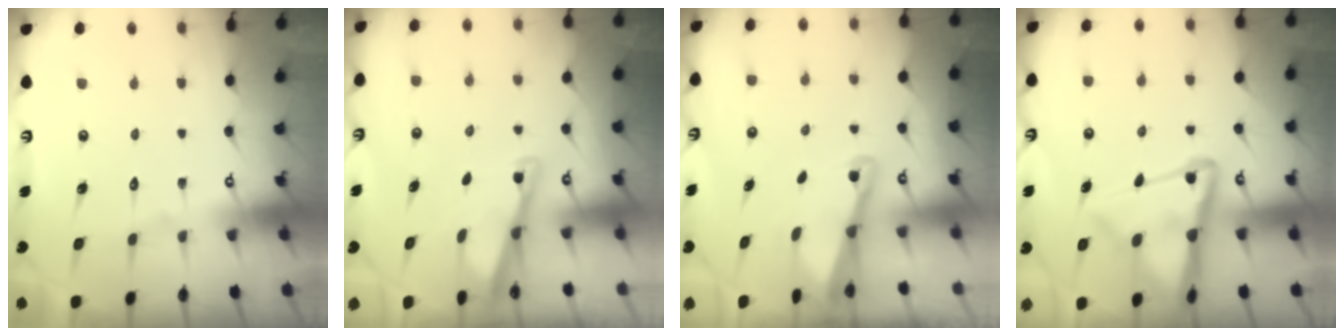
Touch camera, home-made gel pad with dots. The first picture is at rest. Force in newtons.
{"total": 2.7, "press": 2.7, "slide": 0.3}
{"total": 2.2, "press": 2.2, "slide": 0.3}
{"total": 13.6, "press": 13.5, "slide": 1.4}